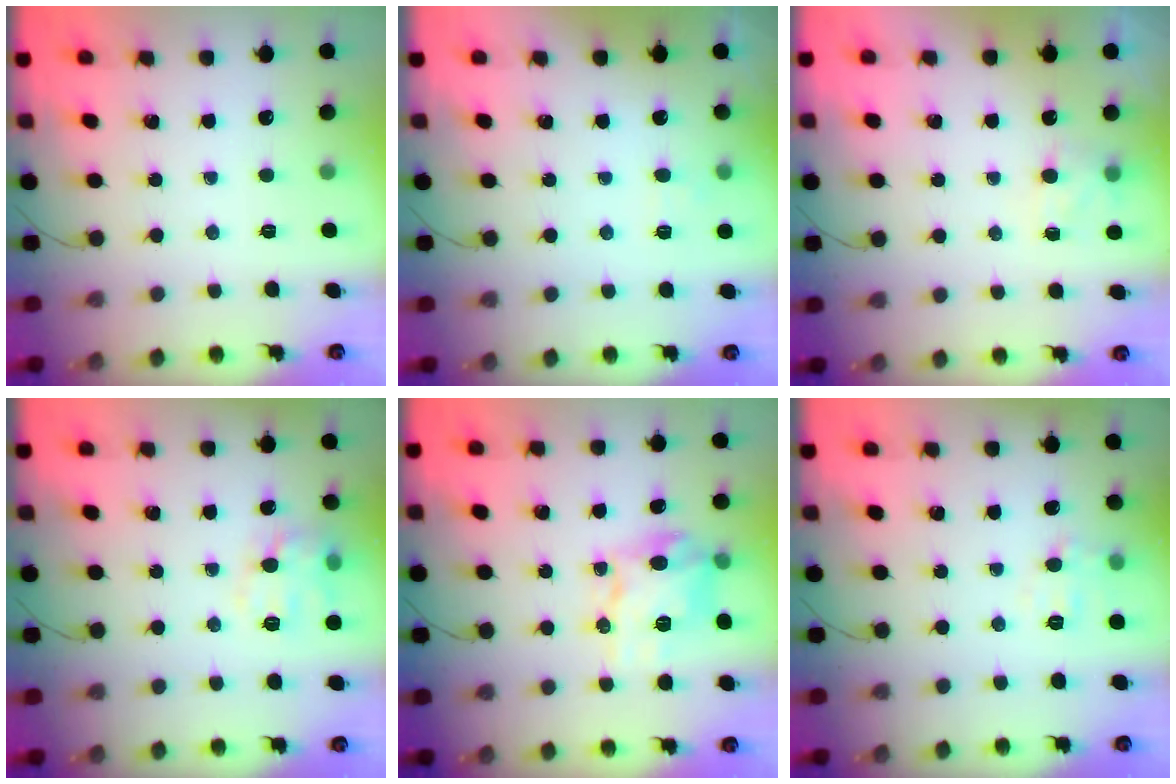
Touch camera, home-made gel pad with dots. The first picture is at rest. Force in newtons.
{"total": 3.3, "press": 3.0, "slide": 1.3}
{"total": 6.3, "press": 6.1, "slide": 1.6}
{"total": 9.4, "press": 9.4, "slide": 0.5}
{"total": 12.5, "press": 12.4, "slide": 1.6}
{"total": 5.4, "press": 5.2, "slide": 1.3}